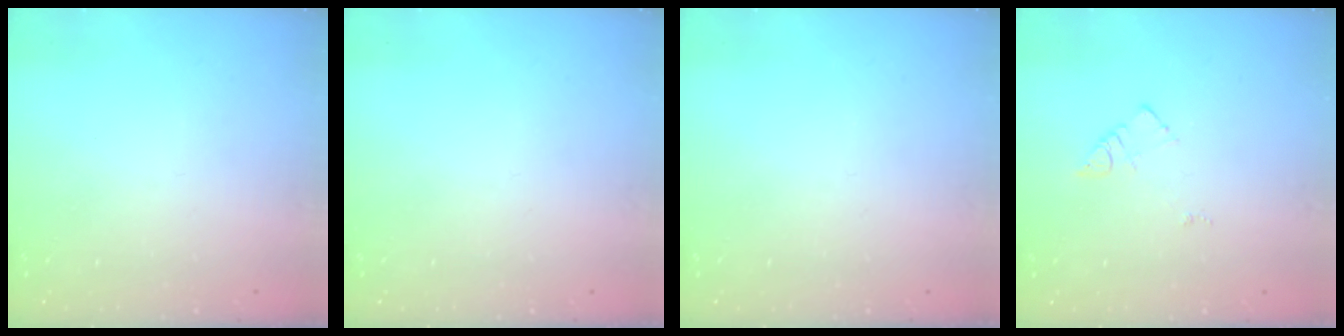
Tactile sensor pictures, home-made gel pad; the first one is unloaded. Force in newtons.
{"total": 0.0}
{"total": 0.0}
{"total": 3.7, "press": 3.7, "slide": 0.3}